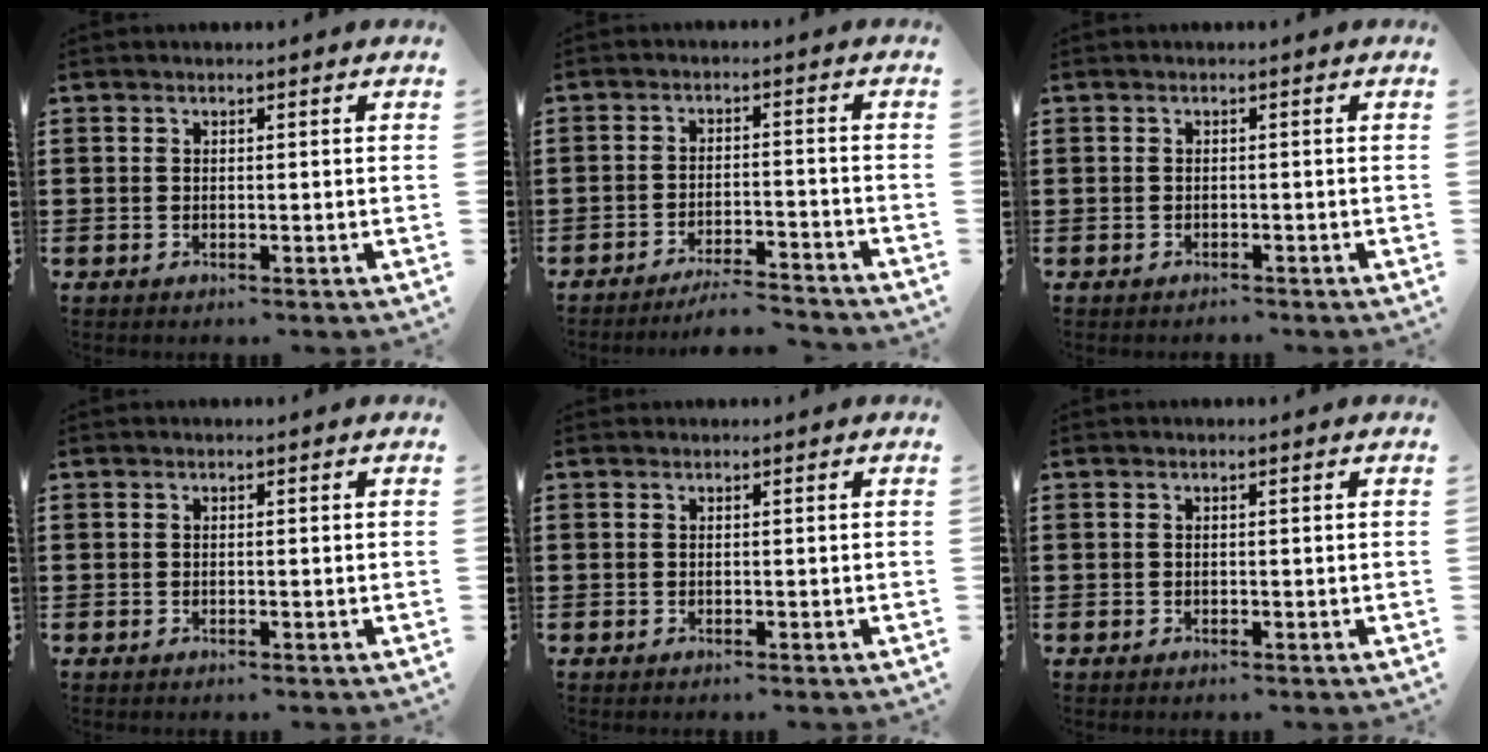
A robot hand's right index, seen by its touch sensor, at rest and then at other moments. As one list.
[{"total": 4.5, "force": [-4.3, 0.1, 1.0], "torque": [-0.020, -0.001, -0.086]}, {"total": 0.8, "force": [-0.7, 0.3, -0.1], "torque": [0.000, 0.003, -0.016]}, {"total": 0.0}, {"total": 0.0}, {"total": 0.0}]